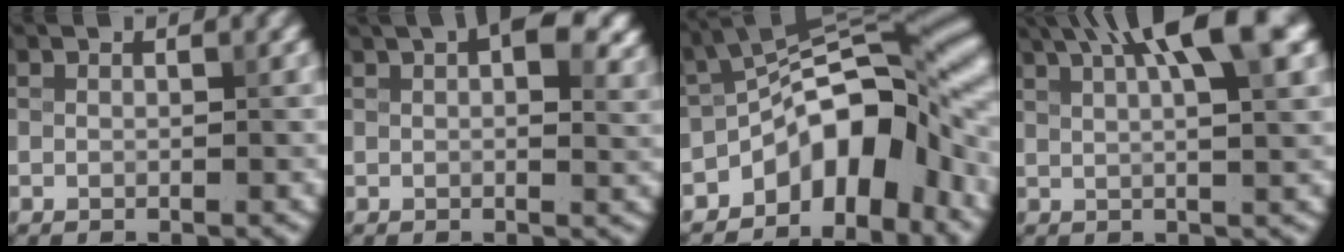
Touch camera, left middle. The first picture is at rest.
{"total": 8.8, "force": [4.1, 4.4, 6.4], "torque": [-0.056, 0.017, 0.047]}
{"total": 9.6, "force": [-4.7, 4.5, 7.0], "torque": [-0.078, 0.021, -0.091]}
{"total": 9.3, "force": [4.3, 2.2, 7.9], "torque": [-0.093, 0.029, 0.054]}